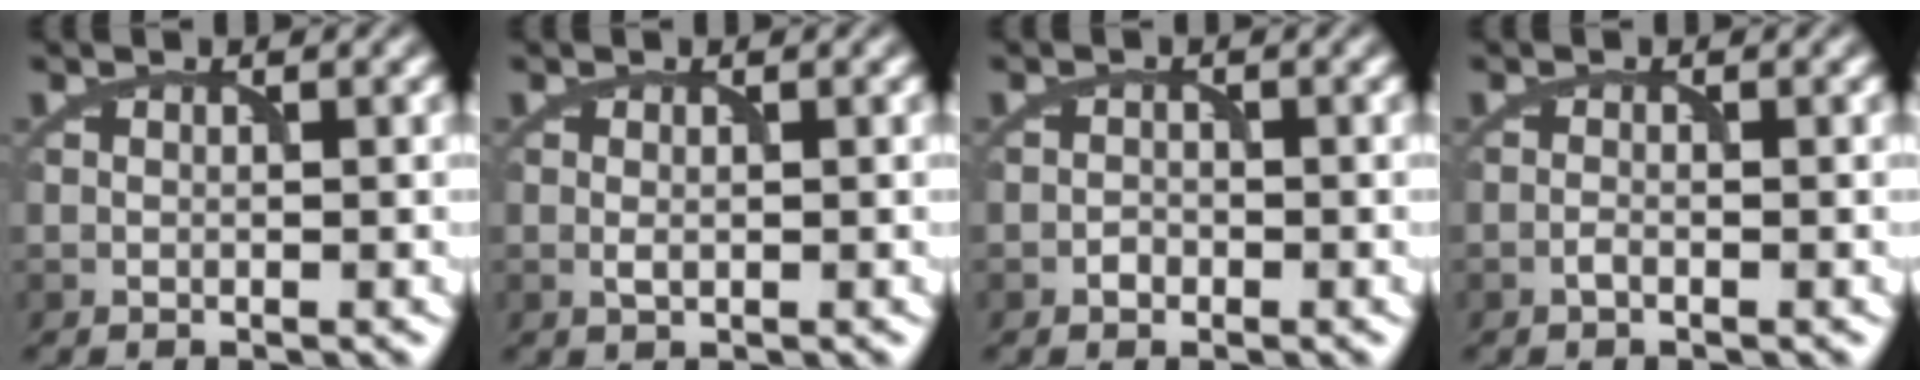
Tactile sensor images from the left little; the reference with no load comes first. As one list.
[{"total": 0.8, "force": [-0.1, 0.4, 0.7], "torque": [-0.017, -0.002, -0.001]}, {"total": 0.8, "force": [-0.5, 0.6, 0.3], "torque": [-0.003, 0.001, -0.011]}, {"total": 0.6, "force": [-0.5, 0.1, 0.4], "torque": [-0.010, 0.001, -0.011]}]